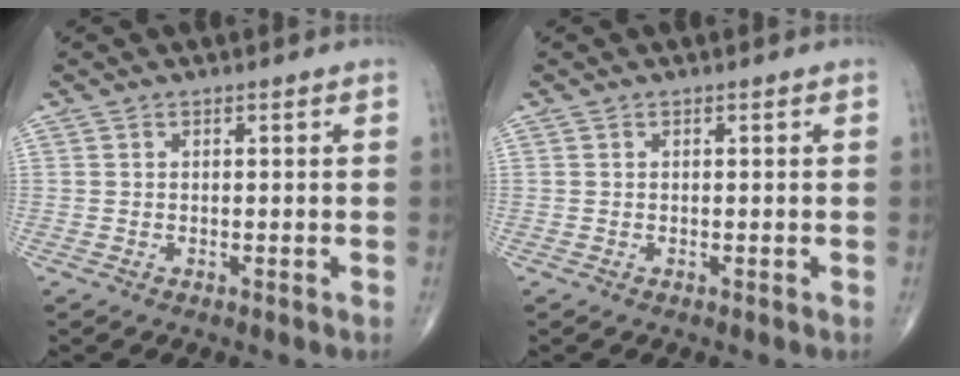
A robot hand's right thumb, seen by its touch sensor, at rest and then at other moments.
{"total": 0.0}